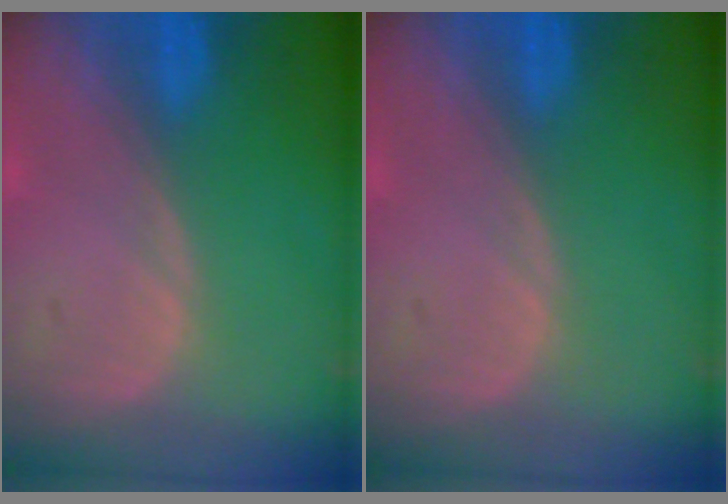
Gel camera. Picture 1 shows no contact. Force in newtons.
{"total": 0.0}